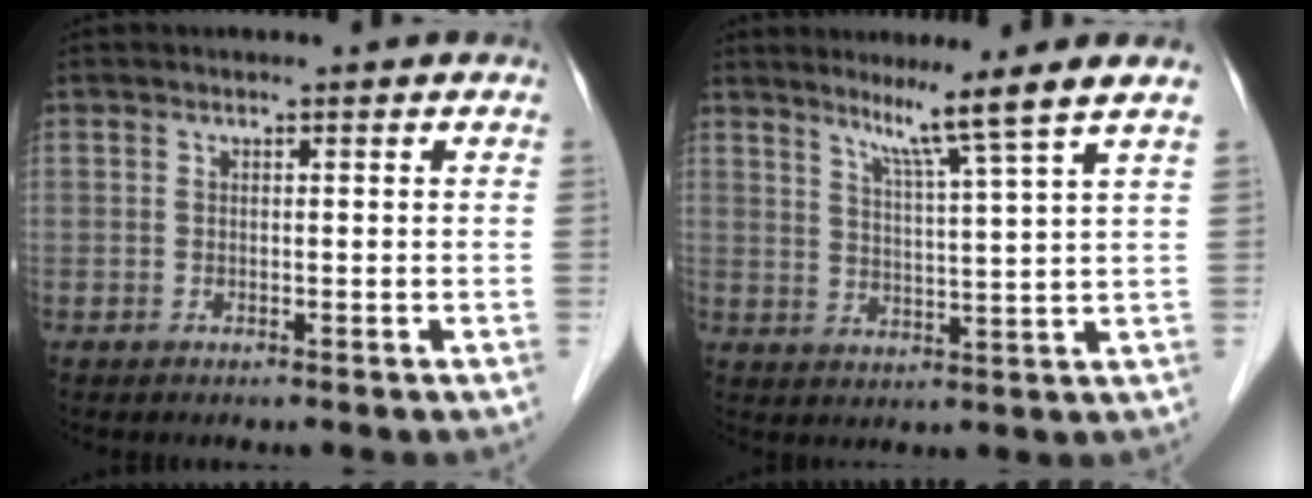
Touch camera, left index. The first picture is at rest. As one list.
[{"total": 7.5, "force": [5.3, -2.6, 4.7], "torque": [-0.075, -0.011, 0.090]}]